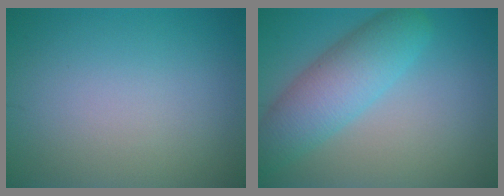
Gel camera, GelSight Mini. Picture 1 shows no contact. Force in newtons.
{"total": 5.8, "press": 5.8, "slide": 0.2}